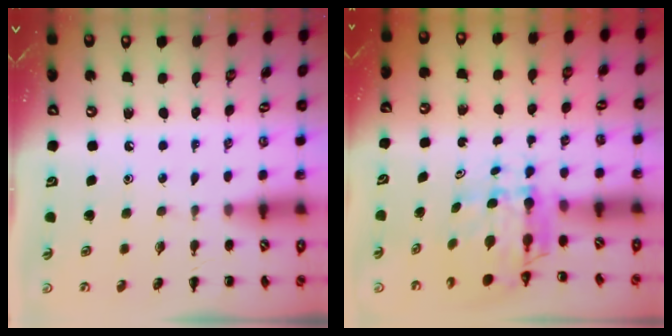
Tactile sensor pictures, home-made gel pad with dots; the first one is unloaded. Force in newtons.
{"total": 5.6, "press": 5.2, "slide": 2.1}